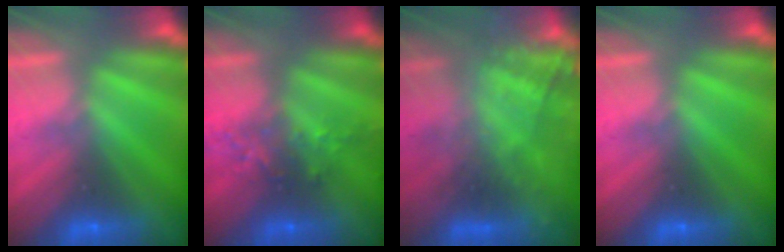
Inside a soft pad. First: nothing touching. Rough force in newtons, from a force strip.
{"total": 2.4}
{"total": 8.8}
{"total": 0.0}